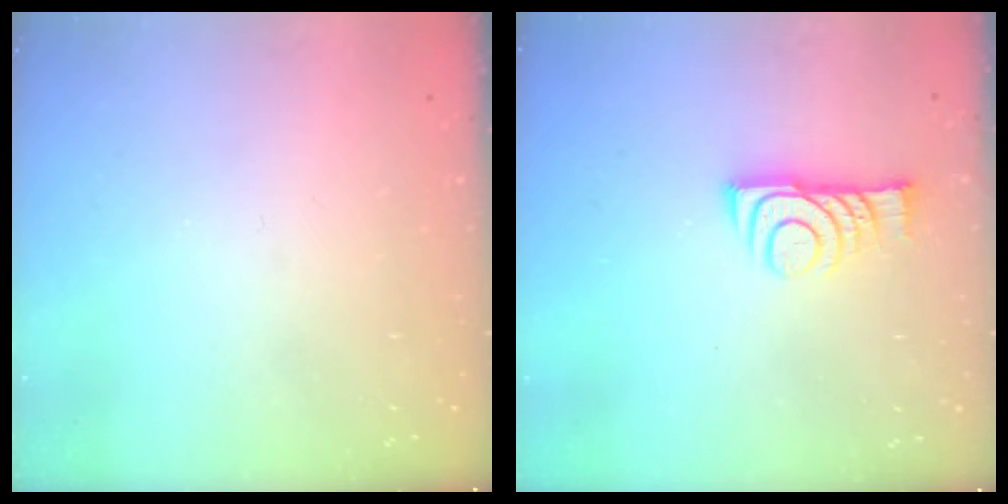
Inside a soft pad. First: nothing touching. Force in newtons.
{"total": 9.8, "press": 9.8, "slide": 0.5}